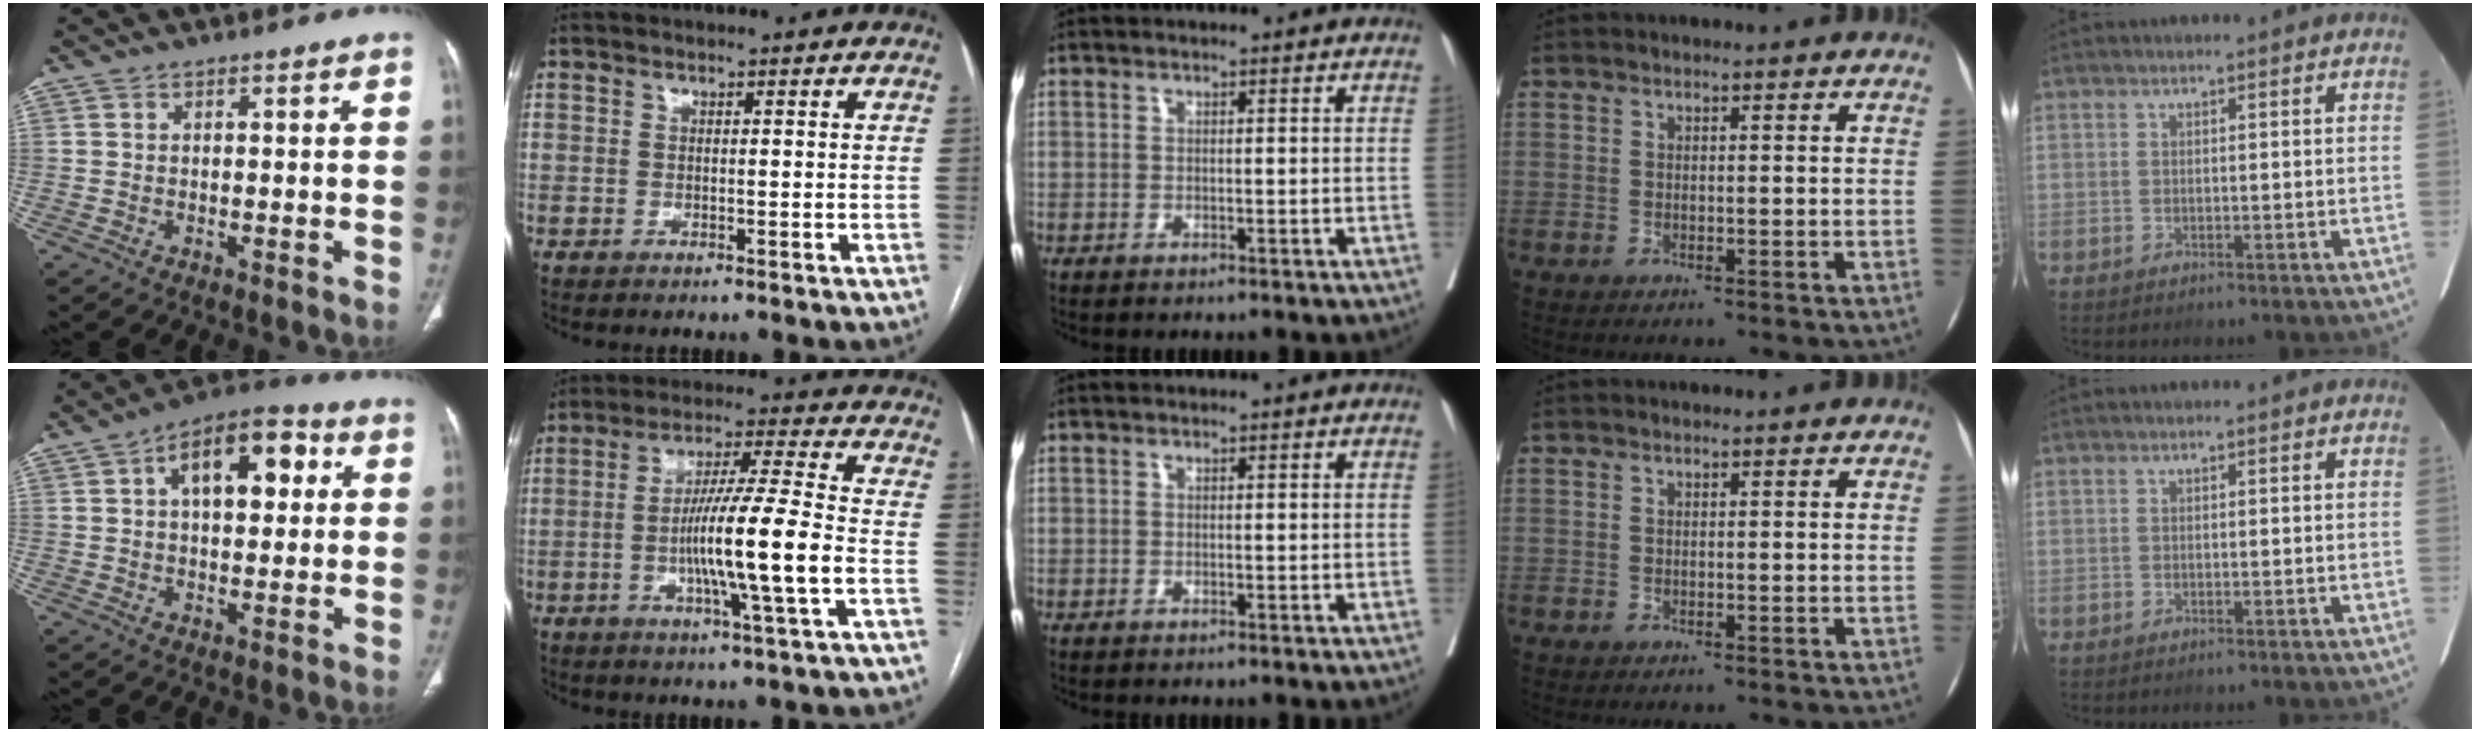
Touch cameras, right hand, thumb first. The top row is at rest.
{"thumb": {"total": 13.5, "force": [3.5, 7.2, 10.8], "torque": [-0.133, 0.022, 0.047]}, "index": {"total": 13.0, "force": [-2.9, -1.0, 12.6], "torque": [-0.227, -0.004, -0.058]}}